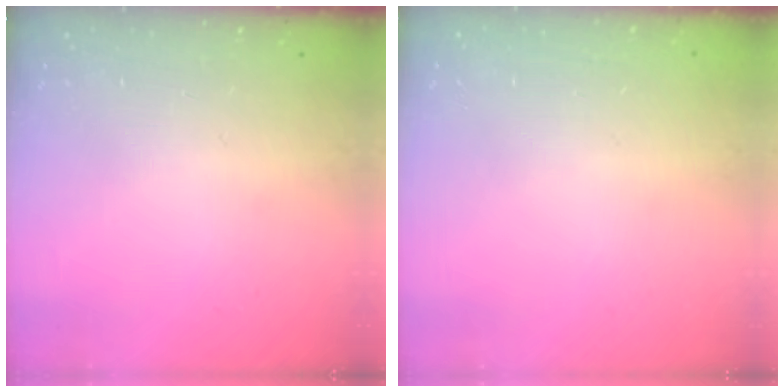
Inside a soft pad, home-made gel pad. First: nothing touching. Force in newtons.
{"total": 0.0}